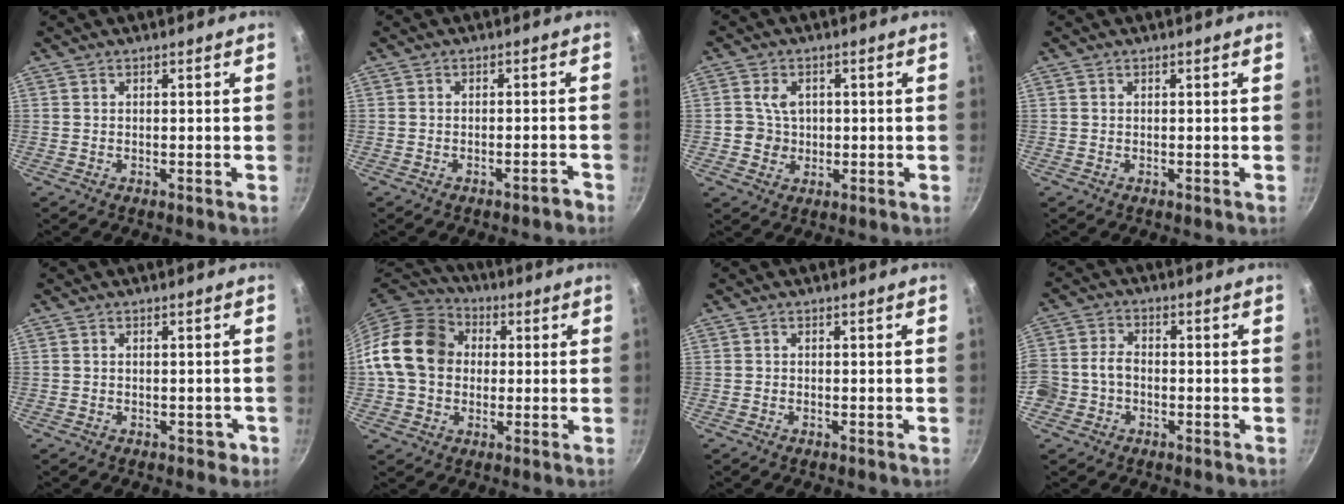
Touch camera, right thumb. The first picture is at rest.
{"total": 2.1, "force": [-1.7, 0.4, 1.1], "torque": [-0.011, 0.027, -0.012]}
{"total": 4.6, "force": [0.4, 4.1, 1.9], "torque": [-0.011, -0.001, 0.003]}
{"total": 0.0}
{"total": 1.9, "force": [-0.9, 1.4, 1.0], "torque": [-0.001, 0.017, 0.000]}
{"total": 16.1, "force": [1.5, 13.1, 9.2], "torque": [-0.144, 0.032, 0.014]}
{"total": 0.0}
{"total": 6.5, "force": [-2.0, 5.2, 3.4], "torque": [-0.061, 0.033, -0.048]}